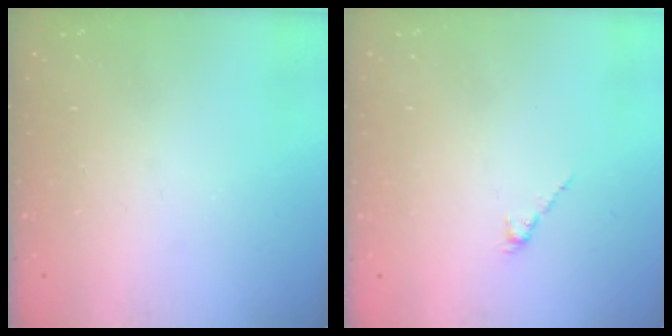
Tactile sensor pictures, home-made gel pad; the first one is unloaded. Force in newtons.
{"total": 1.3, "press": 1.2, "slide": 0.5}